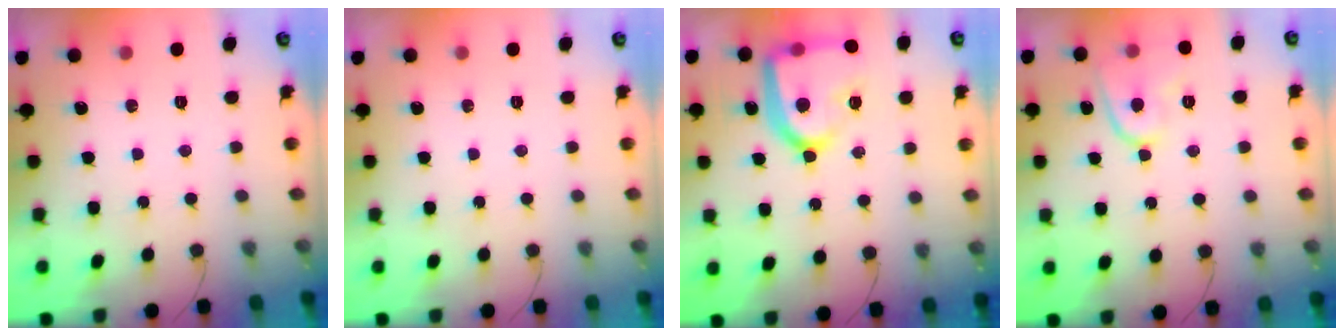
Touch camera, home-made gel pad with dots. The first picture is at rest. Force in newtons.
{"total": 0.0}
{"total": 21.1, "press": 21.0, "slide": 1.9}
{"total": 9.0, "press": 8.9, "slide": 1.0}